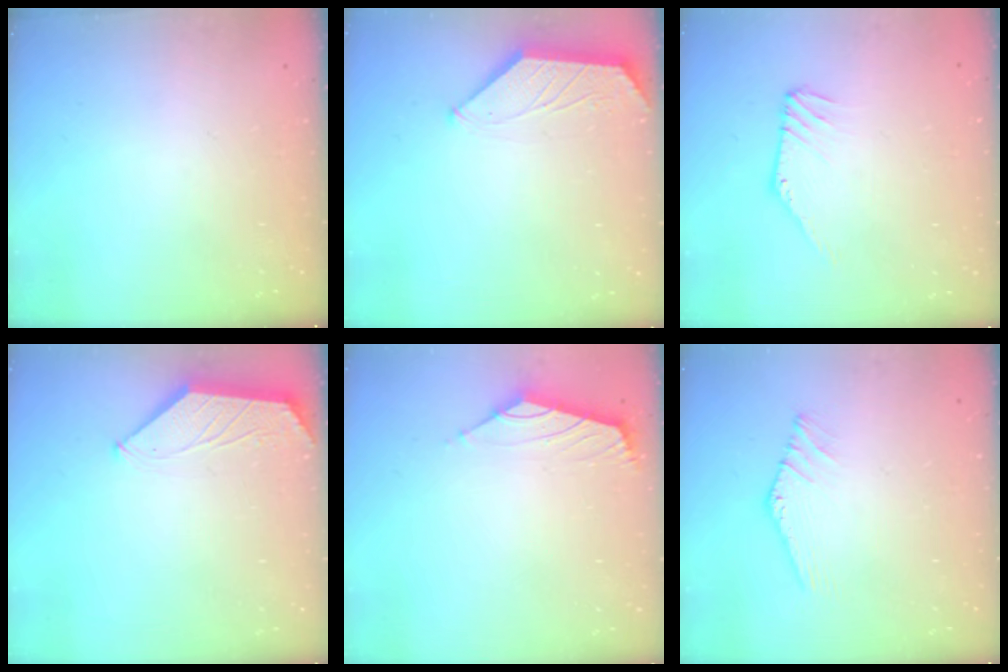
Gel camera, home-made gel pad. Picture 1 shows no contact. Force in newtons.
{"total": 1.3, "press": 1.3, "slide": 0.3}
{"total": 3.6, "press": 3.6, "slide": 0.1}
{"total": 1.0, "press": 1.0, "slide": 0.2}
{"total": 1.8, "press": 1.6, "slide": 0.7}
{"total": 0.5, "press": 0.4, "slide": 0.3}